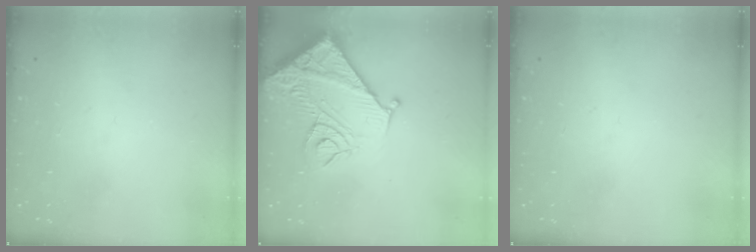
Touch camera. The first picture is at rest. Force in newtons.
{"total": 16.5, "press": 16.4, "slide": 2.0}
{"total": 0.0}